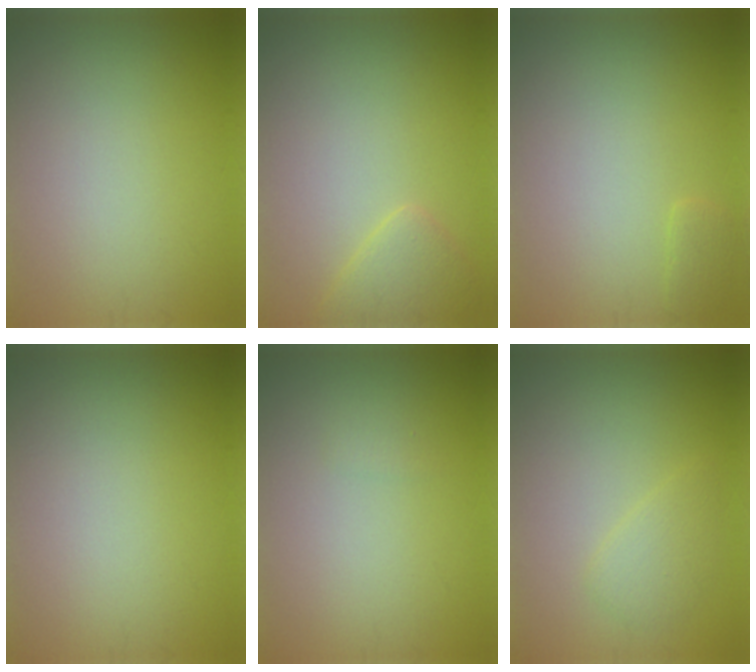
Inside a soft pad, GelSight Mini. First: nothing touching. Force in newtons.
{"total": 2.1, "press": 2.1, "slide": 0.1}
{"total": 0.9, "press": 0.9, "slide": 0.1}
{"total": 0.0}
{"total": 0.5, "press": 0.5, "slide": 0.0}
{"total": 1.8, "press": 1.8, "slide": 0.1}